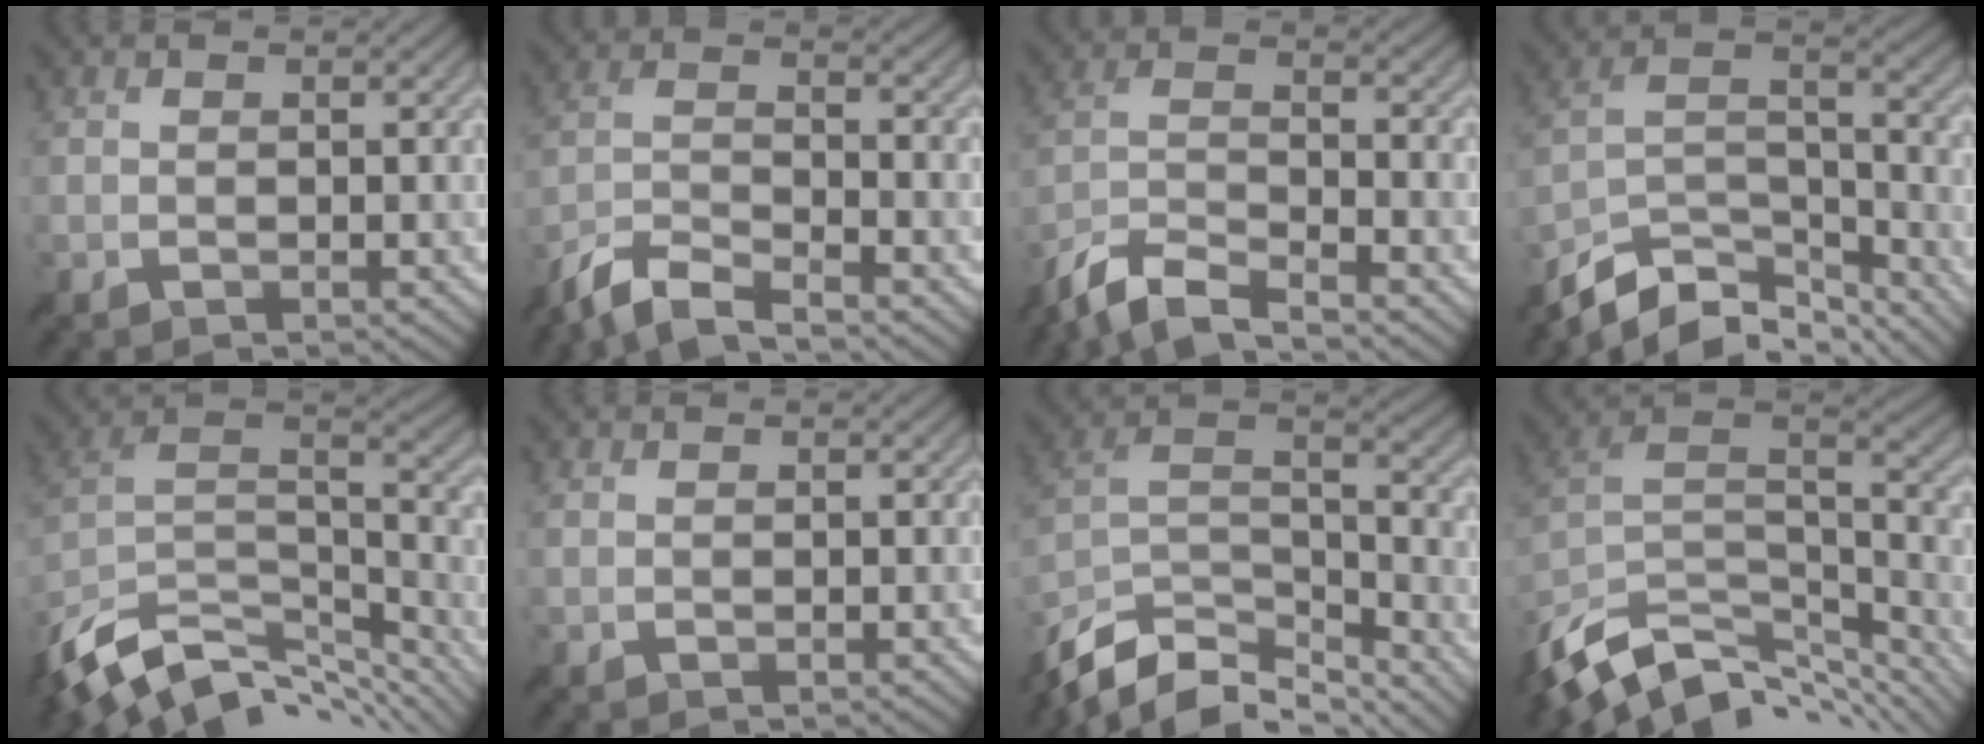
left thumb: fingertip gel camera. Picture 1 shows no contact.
{"total": 7.6, "force": [-6.4, 1.4, 3.8], "torque": [-0.078, -0.010, -0.134]}
{"total": 8.7, "force": [-7.3, 1.7, 4.3], "torque": [-0.090, -0.008, -0.151]}
{"total": 12.0, "force": [-9.6, 4.5, 5.6], "torque": [-0.120, -0.003, -0.177]}
{"total": 14.3, "force": [-9.6, 6.7, 8.3], "torque": [-0.220, -0.019, -0.154]}
{"total": 0.0}
{"total": 13.5, "force": [-10.4, 5.6, 6.4], "torque": [-0.164, -0.009, -0.183]}
{"total": 14.1, "force": [-9.5, 6.7, 8.0], "torque": [-0.214, -0.017, -0.153]}